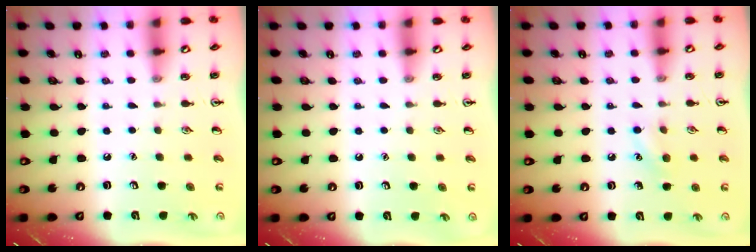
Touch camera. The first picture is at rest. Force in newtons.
{"total": 0.0}
{"total": 6.9, "press": 6.6, "slide": 2.0}